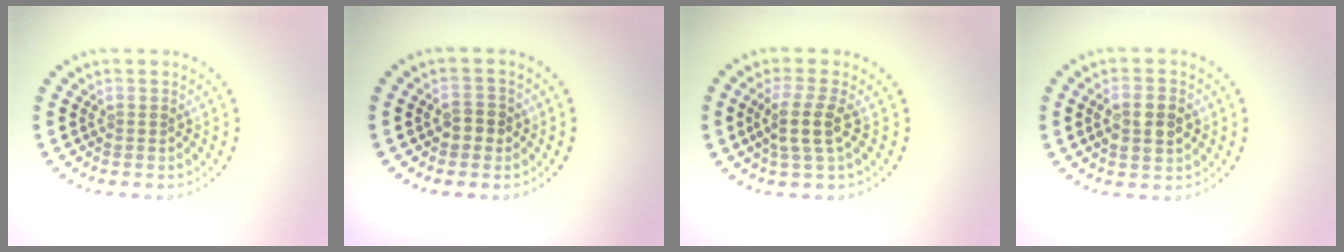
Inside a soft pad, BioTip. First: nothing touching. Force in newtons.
{"total": 1.9, "press": 1.8, "slide": 0.4}
{"total": 2.9, "press": 2.3, "slide": 1.7}
{"total": 3.3, "press": 3.2, "slide": 0.4}